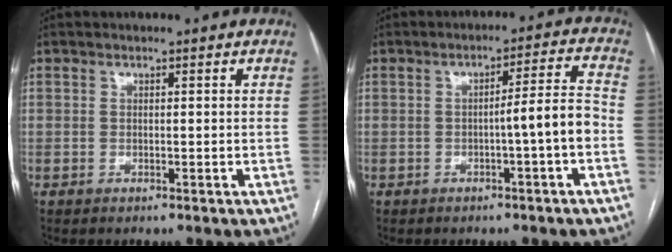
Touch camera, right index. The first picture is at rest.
{"total": 5.8, "force": [-1.8, -0.6, 5.5], "torque": [-0.076, 0.014, -0.025]}